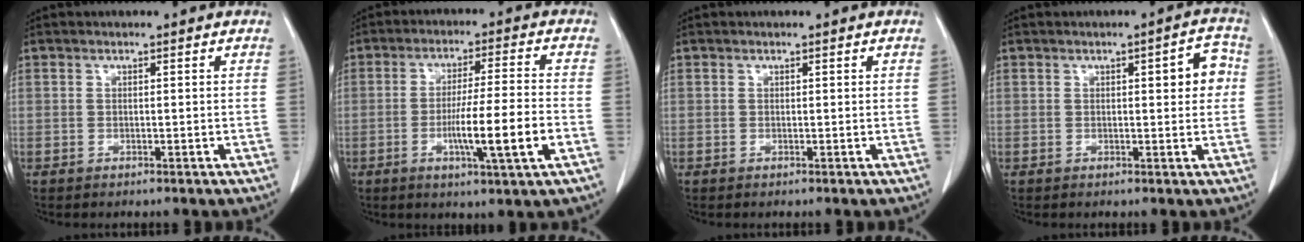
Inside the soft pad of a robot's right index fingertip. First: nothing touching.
{"total": 10.4, "force": [-3.1, -0.4, 9.9], "torque": [-0.169, -0.011, -0.056]}
{"total": 0.0}
{"total": 4.6, "force": [0.8, 1.3, 4.3], "torque": [-0.049, 0.012, 0.006]}